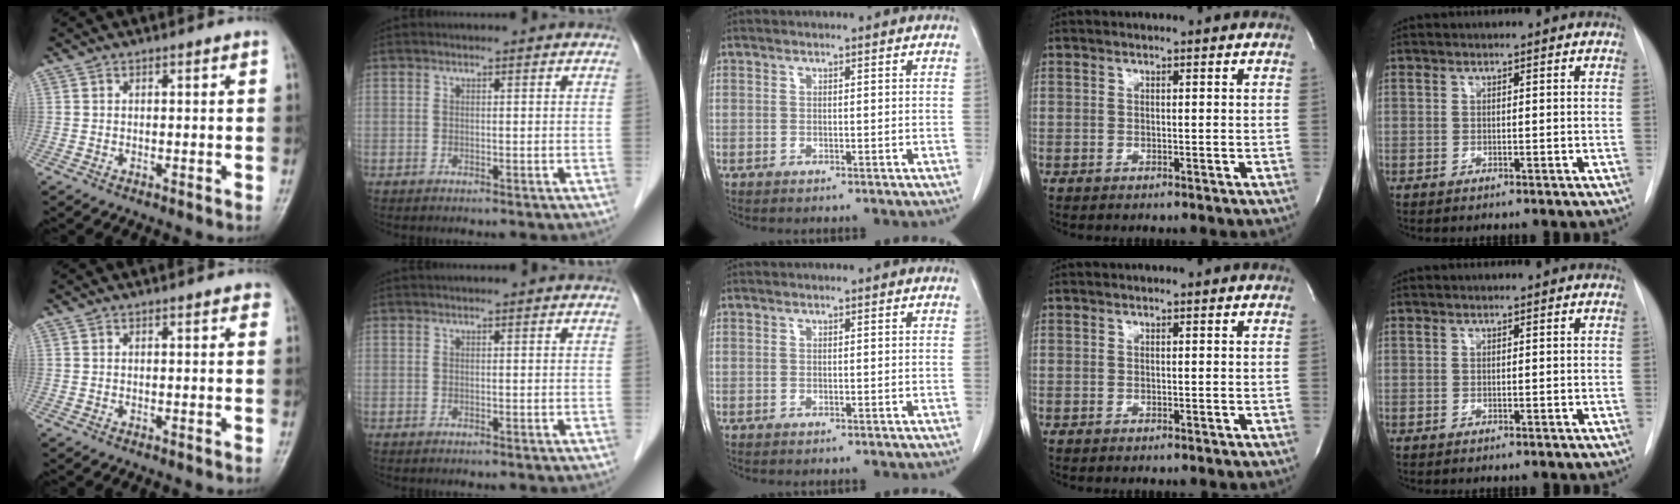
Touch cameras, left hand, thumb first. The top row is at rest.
{"thumb": {"total": 1.4, "force": [1.0, 0.7, 0.7], "torque": [0.001, 0.000, 0.007]}, "index": {"total": 1.5, "force": [1.5, -0.1, 0.5], "torque": [-0.009, 0.019, 0.022]}}